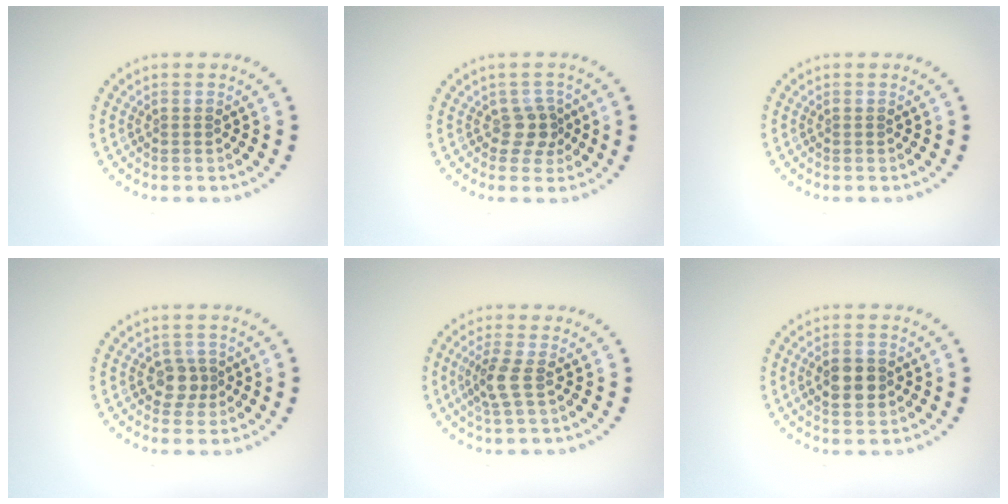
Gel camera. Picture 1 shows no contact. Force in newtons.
{"total": 2.0, "press": 1.6, "slide": 1.2}
{"total": 0.0}
{"total": 1.9, "press": 1.7, "slide": 1.0}
{"total": 2.3, "press": 2.0, "slide": 1.2}
{"total": 3.4, "press": 3.4, "slide": 0.1}